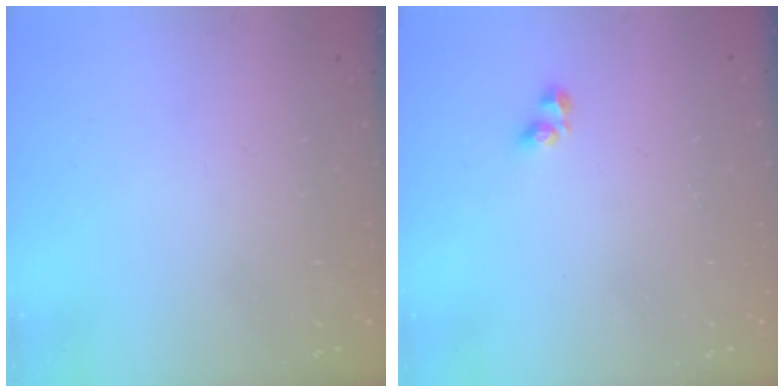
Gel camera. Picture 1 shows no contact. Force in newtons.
{"total": 2.9, "press": 2.9, "slide": 0.4}